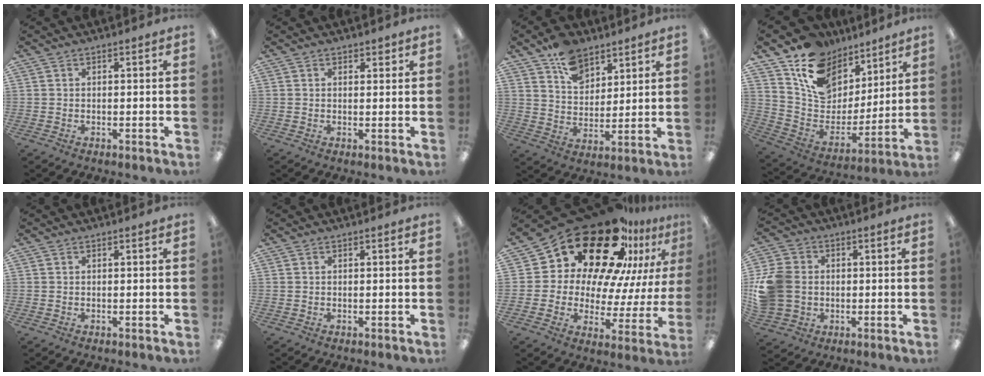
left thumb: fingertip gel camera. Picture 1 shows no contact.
{"total": 1.4, "force": [1.0, 0.9, 0.3], "torque": [0.001, -0.002, 0.017]}
{"total": 10.6, "force": [7.5, 6.5, 3.8], "torque": [-0.062, -0.037, 0.140]}
{"total": 16.0, "force": [10.8, 10.5, 5.5], "torque": [-0.121, -0.069, 0.206]}
{"total": 0.0}
{"total": 0.0}
{"total": 26.2, "force": [18.7, 13.3, 12.7], "torque": [-0.225, -0.139, 0.329]}
{"total": 11.7, "force": [0.0, 10.0, 6.2], "torque": [-0.145, 0.023, 0.004]}